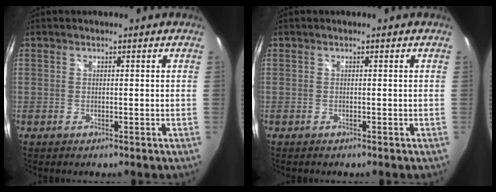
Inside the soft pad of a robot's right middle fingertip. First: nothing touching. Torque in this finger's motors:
{"motor_torque": [0.73, -0.60, -0.03, -0.01]}